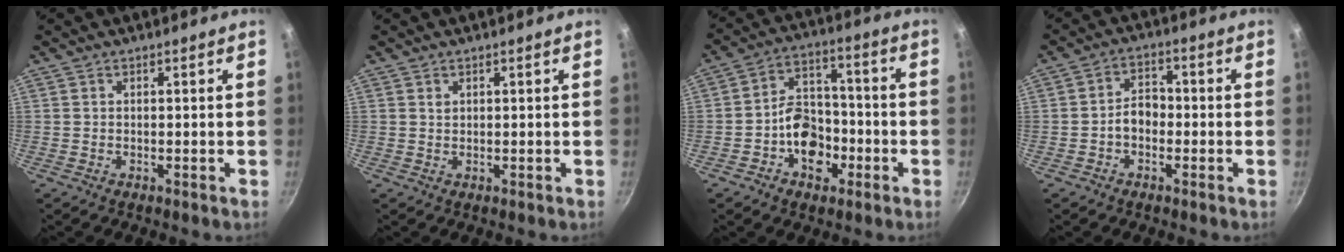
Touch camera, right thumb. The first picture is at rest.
{"total": 0.7, "force": [0.4, 0.5, 0.3], "torque": [-0.004, 0.000, 0.008]}
{"total": 10.7, "force": [-3.9, 7.8, 6.3], "torque": [-0.068, 0.043, -0.068]}
{"total": 4.8, "force": [-1.4, 3.4, 3.1], "torque": [-0.028, 0.027, -0.029]}